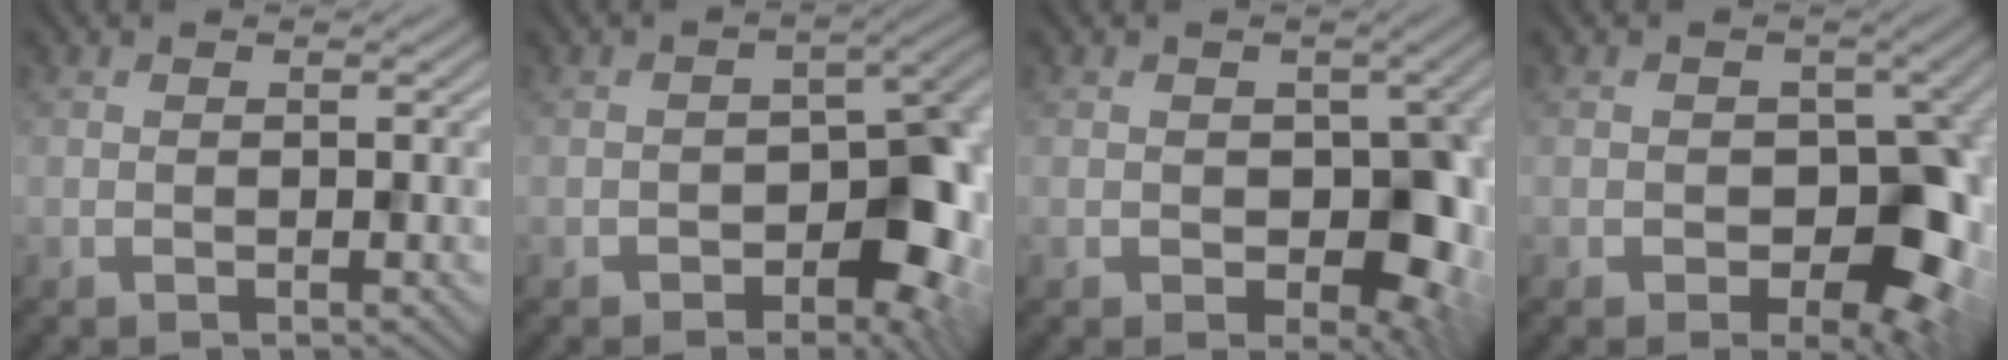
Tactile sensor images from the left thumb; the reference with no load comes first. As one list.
[{"total": 9.5, "force": [-2.8, 6.1, 6.8], "torque": [-0.067, -0.011, -0.041]}, {"total": 8.3, "force": [-0.7, 5.8, 5.9], "torque": [-0.074, -0.019, -0.006]}, {"total": 9.5, "force": [-1.6, 6.8, 6.4], "torque": [-0.074, -0.020, -0.031]}]